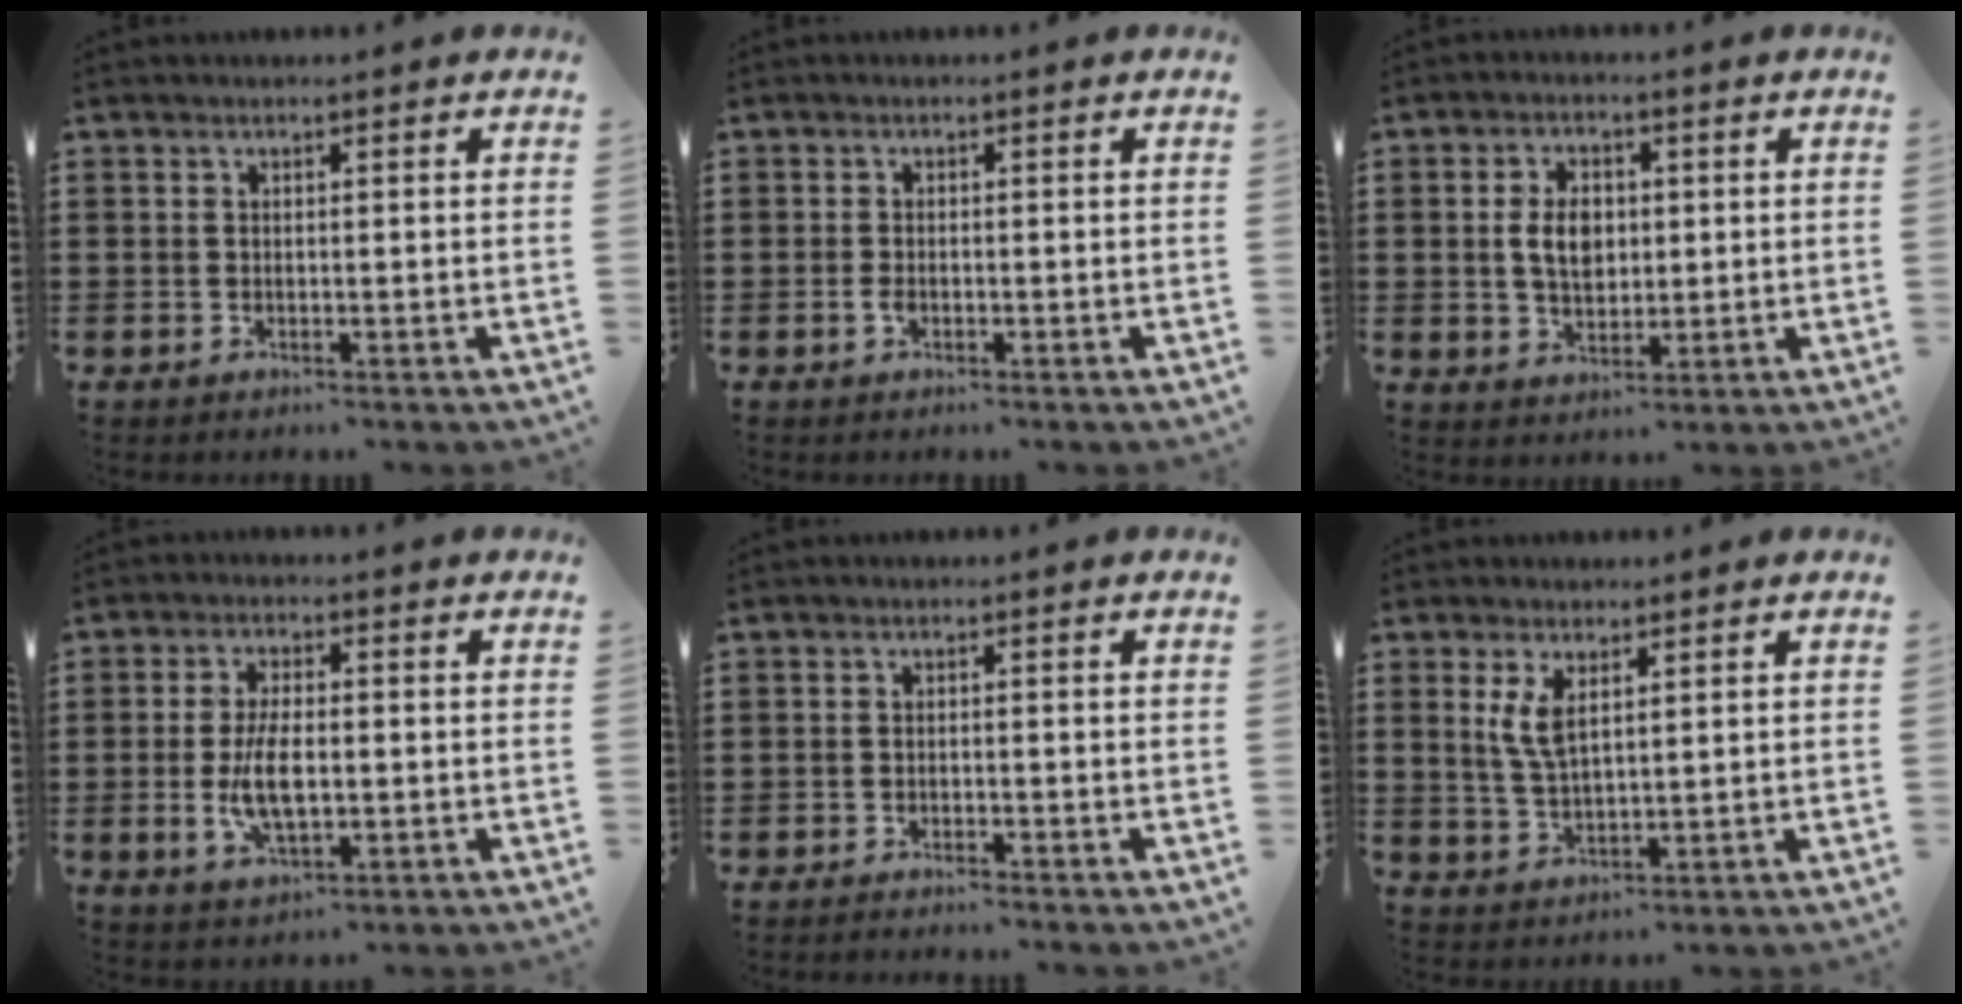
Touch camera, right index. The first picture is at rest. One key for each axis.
{"total": 1.2, "fx": -0.5, "fy": 0.5, "fz": 1.0, "tx": -0.029, "ty": -0.009, "tz": -0.010}
{"total": 5.5, "fx": 0.5, "fy": 3.6, "fz": 4.1, "tx": -0.087, "ty": 0.009, "tz": 0.002}
{"total": 6.9, "fx": -0.9, "fy": 3.0, "fz": 6.2, "tx": -0.135, "ty": -0.006, "tz": -0.021}
{"total": 1.1, "fx": -1.1, "fy": -0.1, "fz": 0.1, "tx": -0.004, "ty": 0.001, "tz": -0.023}
{"total": 4.3, "fx": 1.7, "fy": 1.7, "fz": 3.5, "tx": -0.082, "ty": 0.002, "tz": 0.027}